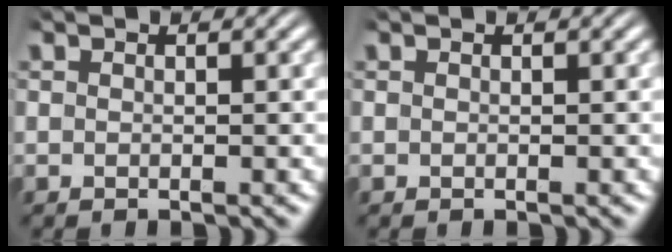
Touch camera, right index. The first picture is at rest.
{"total": 0.0}